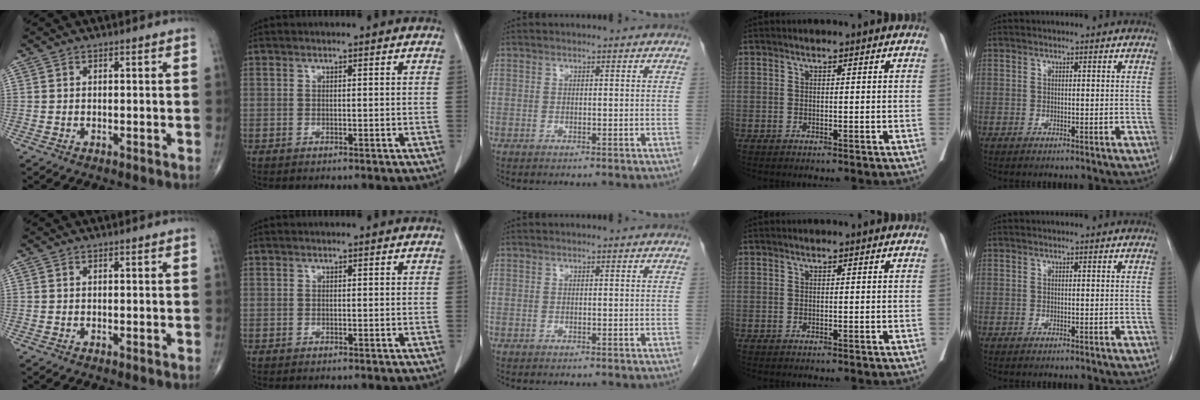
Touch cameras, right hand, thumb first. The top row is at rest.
{}